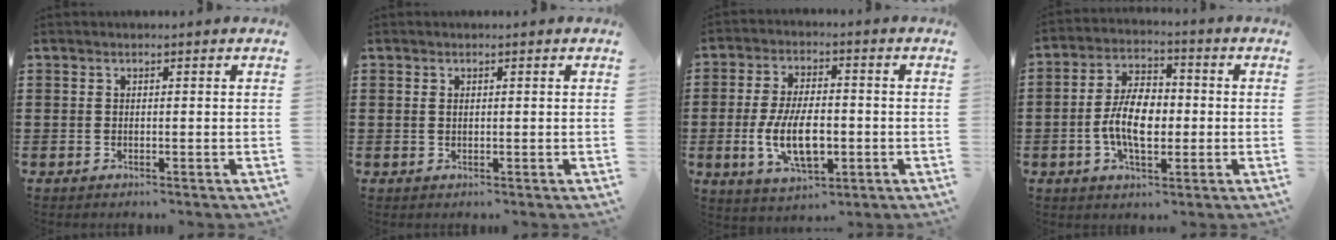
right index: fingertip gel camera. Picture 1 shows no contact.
{"total": 0.6, "force": [0.2, 0.4, 0.4], "torque": [-0.010, 0.002, 0.004]}
{"total": 9.8, "force": [-2.0, 4.7, 8.3], "torque": [-0.172, -0.009, -0.039]}
{"total": 7.8, "force": [-1.1, 4.3, 6.4], "torque": [-0.127, 0.003, -0.026]}